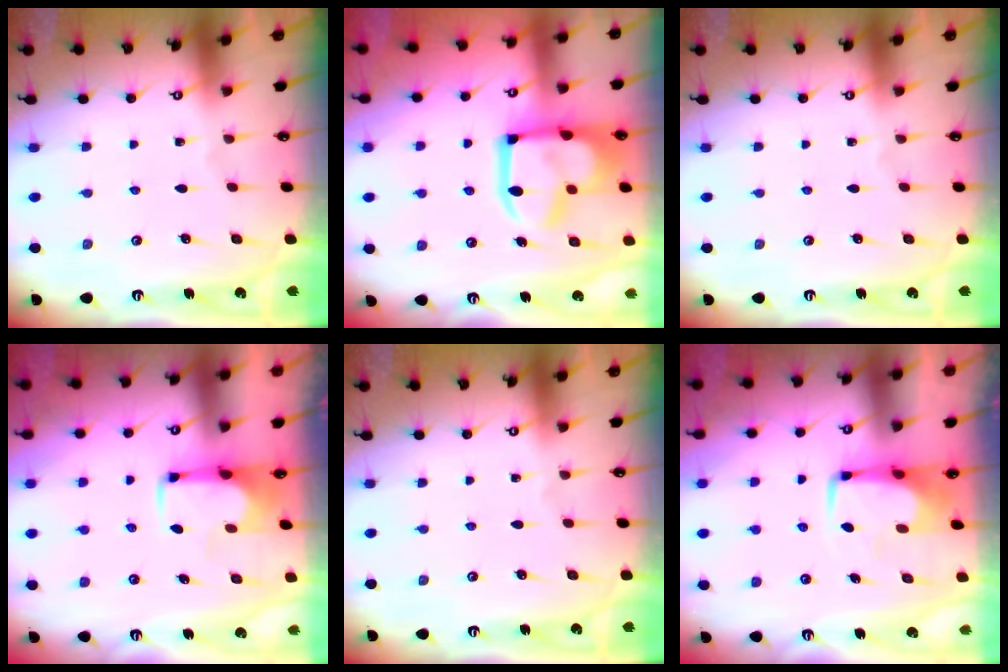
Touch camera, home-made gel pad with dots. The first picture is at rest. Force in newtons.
{"total": 16.4, "press": 16.3, "slide": 1.9}
{"total": 0.0}
{"total": 1.4, "press": 1.3, "slide": 0.6}
{"total": 0.0}
{"total": 0.0}